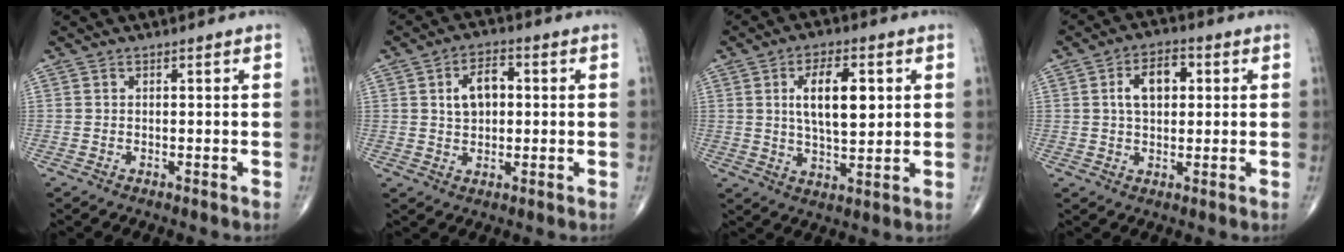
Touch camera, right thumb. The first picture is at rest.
{"total": 6.5, "force": [1.1, 4.1, 5.0], "torque": [-0.071, 0.010, 0.017]}
{"total": 11.0, "force": [2.5, 4.9, 9.5], "torque": [-0.144, -0.010, 0.044]}
{"total": 7.5, "force": [1.6, 4.5, 5.8], "torque": [-0.087, 0.011, 0.024]}